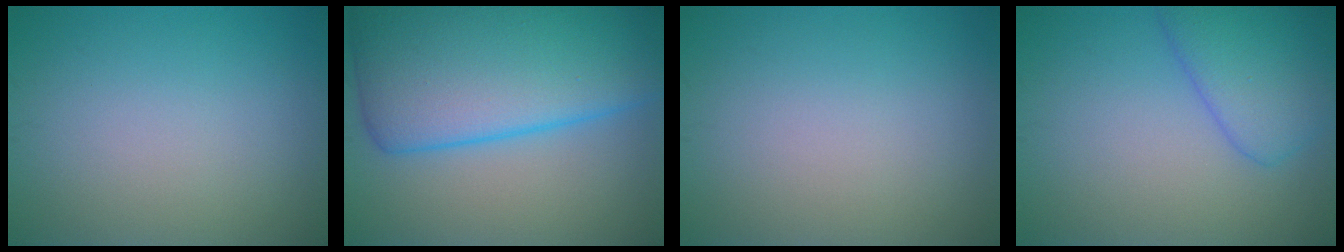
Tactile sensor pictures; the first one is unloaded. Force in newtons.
{"total": 14.6, "press": 14.6, "slide": 0.4}
{"total": 0.0}
{"total": 4.8, "press": 4.8, "slide": 0.3}